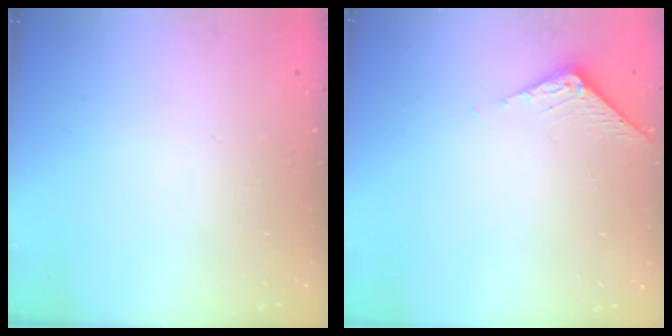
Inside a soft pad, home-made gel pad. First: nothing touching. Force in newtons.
{"total": 3.4, "press": 3.4, "slide": 0.2}